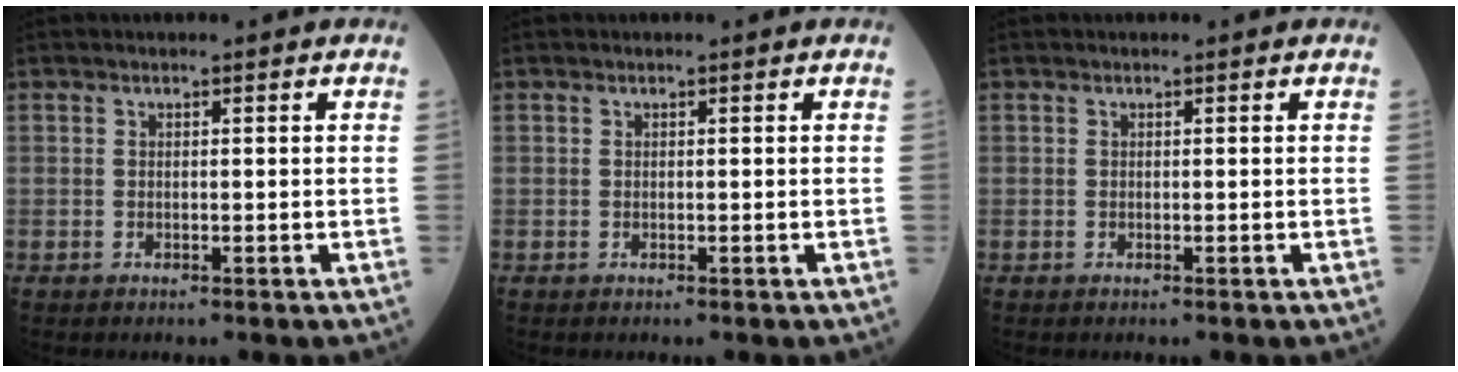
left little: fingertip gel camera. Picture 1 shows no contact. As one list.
[{"total": 0.0}, {"total": 0.0}]